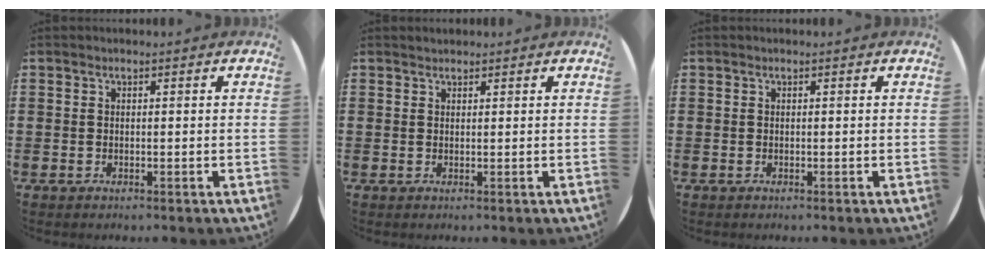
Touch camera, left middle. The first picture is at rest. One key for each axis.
{"total": 0.6, "fx": 0.6, "fy": 0.1, "fz": -0.1, "tx": 0.003, "ty": 0.003, "tz": 0.011}
{"total": 0.0}